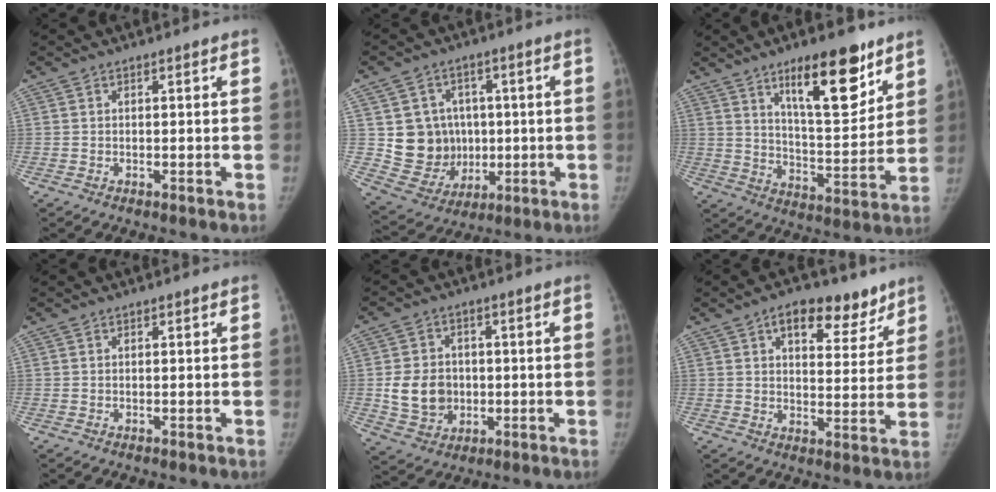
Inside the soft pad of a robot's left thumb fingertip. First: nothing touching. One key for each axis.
{"total": 12.2, "fx": 0.8, "fy": 11.4, "fz": 4.5, "tx": -0.032, "ty": 0.002, "tz": 0.039}
{"total": 16.6, "fx": 10.1, "fy": 5.5, "fz": 12.0, "tx": -0.144, "ty": -0.064, "tz": 0.167}
{"total": 0.0}
{"total": 9.6, "fx": -0.6, "fy": 8.2, "fz": 5.0, "tx": -0.061, "ty": 0.002, "tz": 0.000}
{"total": 11.7, "fx": 7.1, "fy": 6.2, "fz": 6.9, "tx": -0.056, "ty": -0.029, "tz": 0.102}